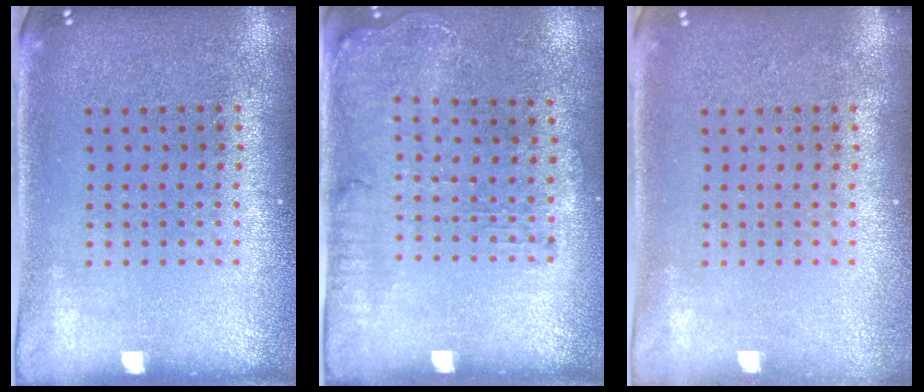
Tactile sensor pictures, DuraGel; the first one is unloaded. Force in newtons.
{"total": 1.4, "press": 1.2, "slide": 0.7}
{"total": 0.5, "press": 0.5, "slide": 0.1}